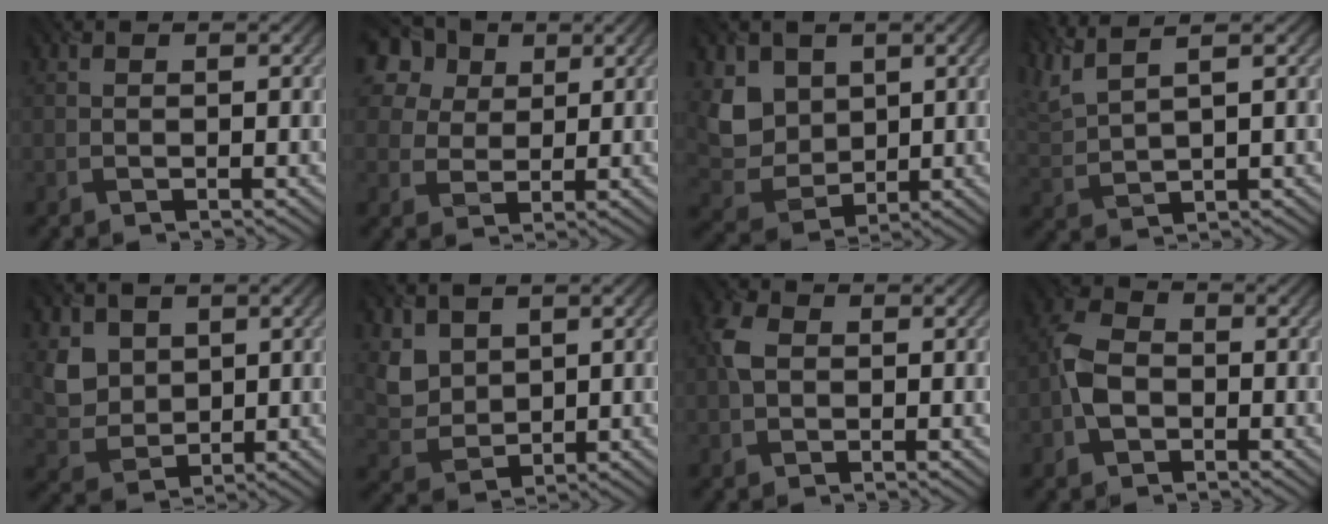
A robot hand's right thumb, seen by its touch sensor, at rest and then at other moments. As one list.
[{"total": 11.8, "force": [6.4, 8.3, 5.4], "torque": [-0.163, 0.032, 0.112]}, {"total": 7.0, "force": [2.5, 5.6, 3.4], "torque": [-0.098, -0.012, 0.044]}, {"total": 6.1, "force": [4.1, 1.5, 4.4], "torque": [-0.105, 0.024, 0.085]}, {"total": 5.2, "force": [2.2, 4.2, 2.2], "torque": [-0.072, -0.019, 0.046]}, {"total": 4.8, "force": [2.5, 3.4, 2.1], "torque": [-0.064, -0.013, 0.055]}, {"total": 2.9, "force": [0.1, 2.1, 2.0], "torque": [-0.050, 0.006, -0.005]}, {"total": 4.9, "force": [-1.4, 3.5, 3.1], "torque": [-0.072, 0.004, -0.038]}]